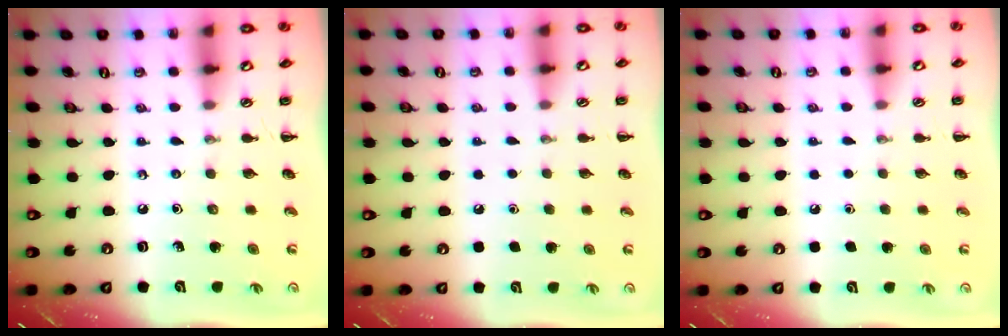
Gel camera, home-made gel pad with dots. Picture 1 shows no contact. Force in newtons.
{"total": 1.8, "press": 1.8, "slide": 0.1}
{"total": 1.7, "press": 1.7, "slide": 0.1}